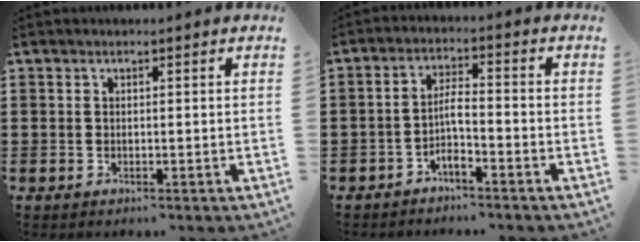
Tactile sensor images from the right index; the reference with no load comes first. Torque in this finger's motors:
{"motor_torque": [0.63, -0.24, 0.23, 0.03]}